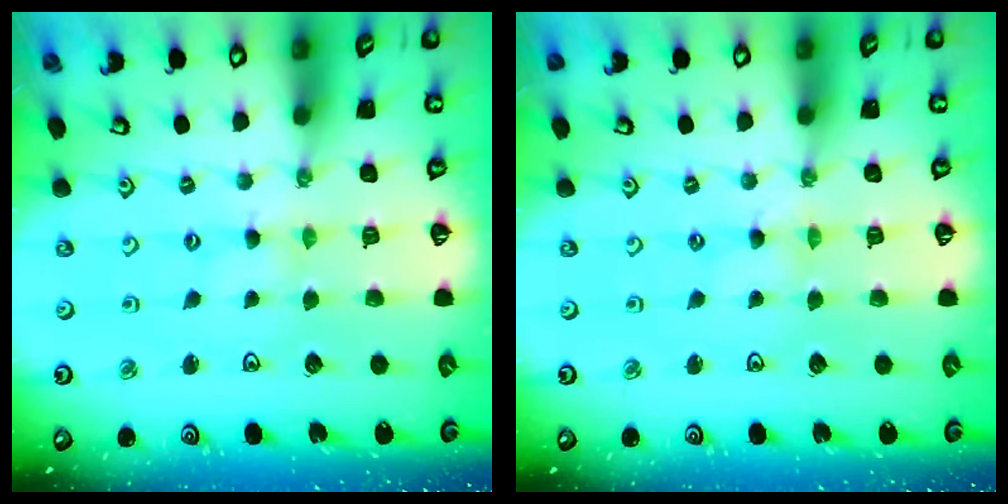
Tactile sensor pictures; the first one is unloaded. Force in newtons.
{"total": 0.0}